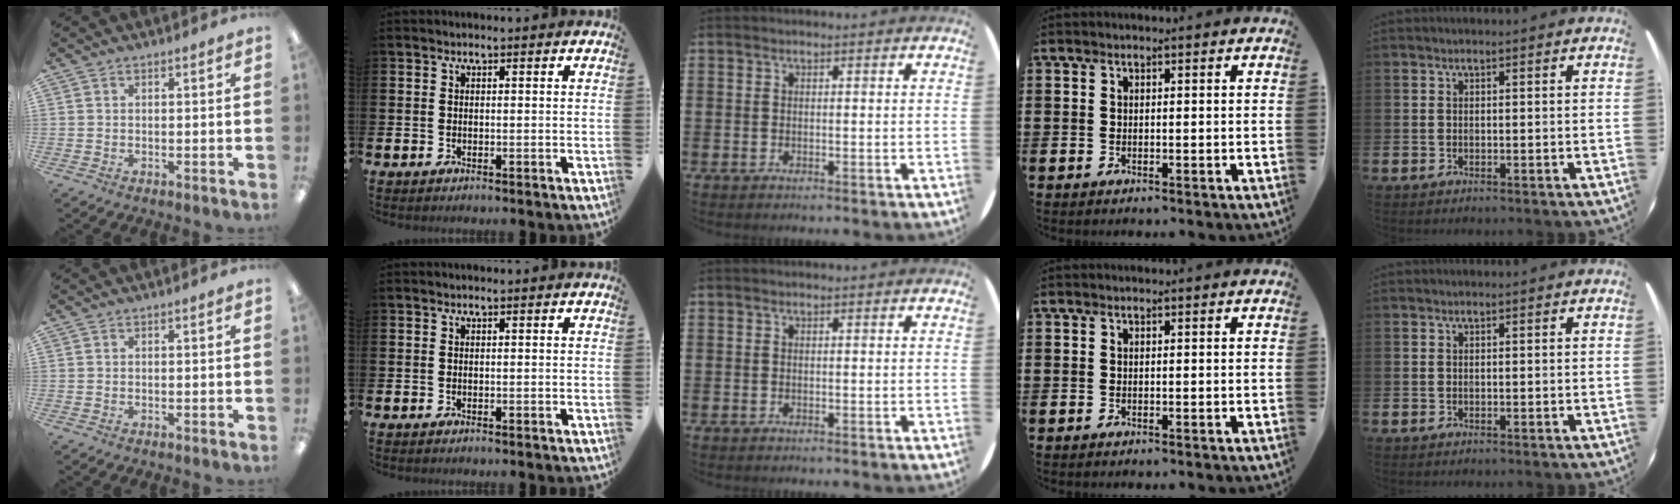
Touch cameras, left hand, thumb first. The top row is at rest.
{}